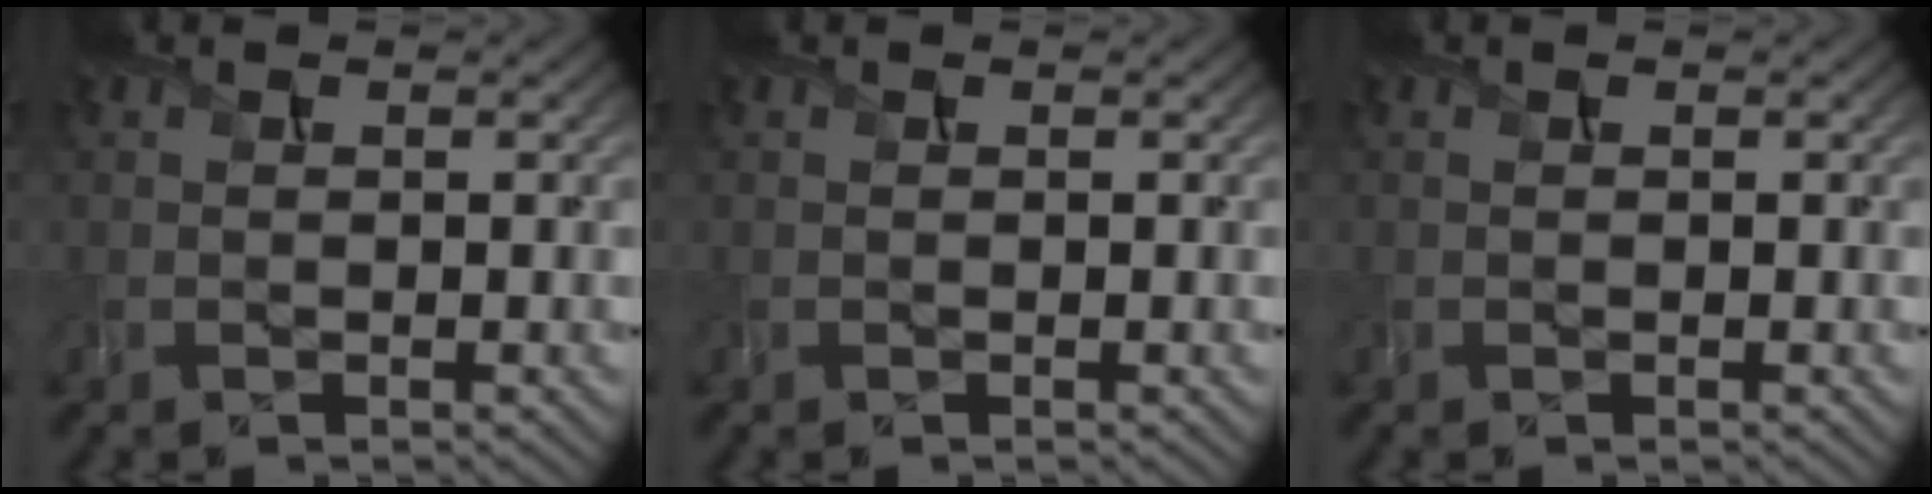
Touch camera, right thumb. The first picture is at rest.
{"total": 0.0}
{"total": 0.0}